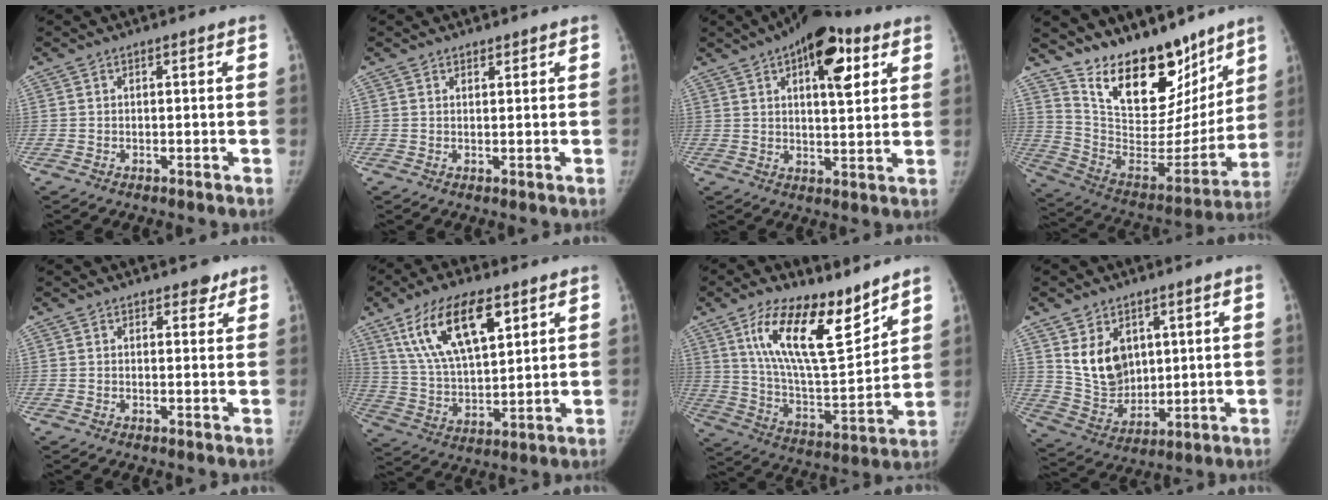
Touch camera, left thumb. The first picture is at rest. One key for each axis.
{"total": 1.1, "fx": 1.0, "fy": 0.5, "fz": 0.1, "tx": 0.008, "ty": -0.007, "tz": 0.013}
{"total": 14.2, "fx": 6.4, "fy": 6.2, "fz": 11.0, "tx": -0.124, "ty": -0.012, "tz": 0.087}
{"total": 24.6, "fx": 17.6, "fy": 11.7, "fz": 12.5, "tx": -0.153, "ty": -0.093, "tz": 0.295}
{"total": 2.3, "fx": 1.7, "fy": 1.4, "fz": 0.7, "tx": 0.011, "ty": -0.009, "tz": 0.018}
{"total": 17.4, "fx": 8.9, "fy": 7.5, "fz": 13.0, "tx": -0.212, "ty": -0.026, "tz": 0.169}
{"total": 19.6, "fx": 12.0, "fy": 7.3, "fz": 13.6, "tx": -0.198, "ty": -0.075, "tz": 0.223}
{"total": 11.1, "fx": 4.0, "fy": 8.2, "fz": 6.4, "tx": -0.079, "ty": -0.031, "tz": 0.096}